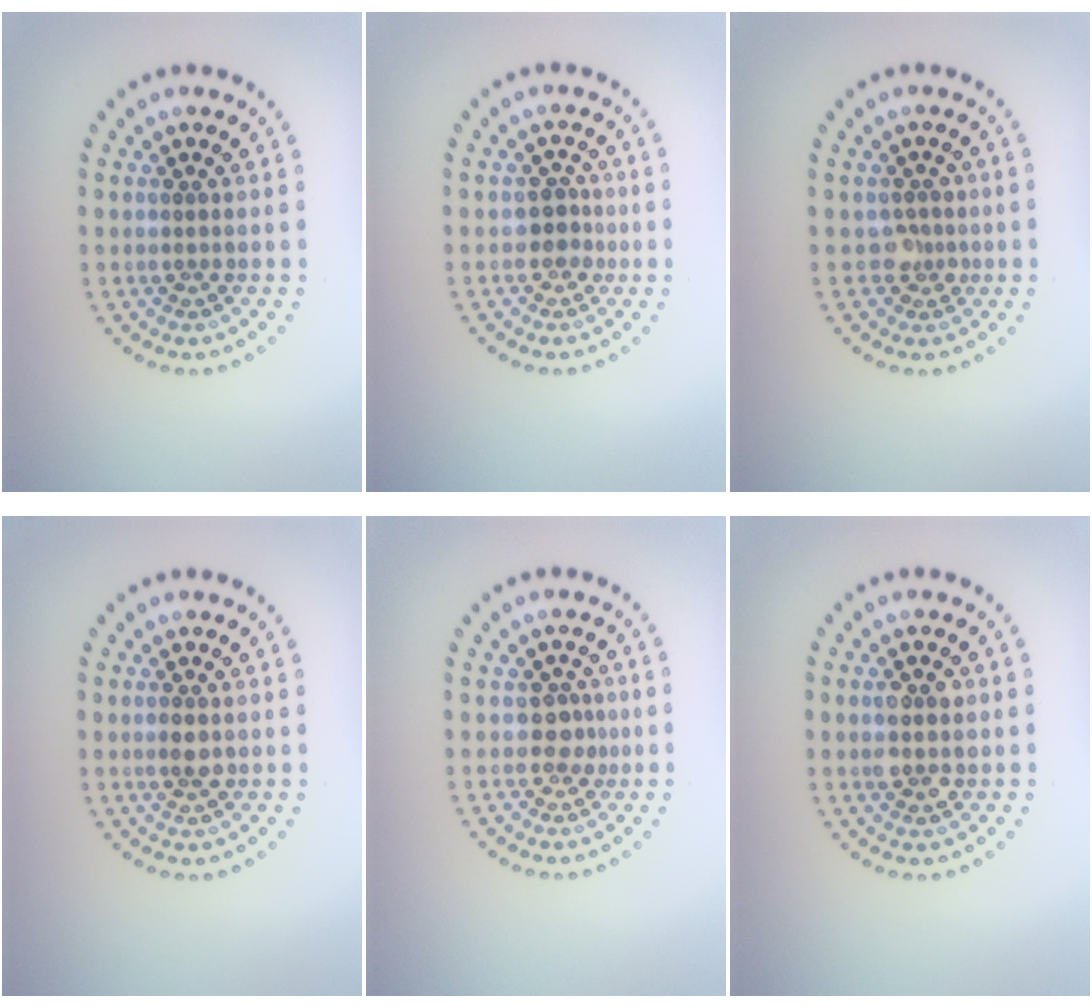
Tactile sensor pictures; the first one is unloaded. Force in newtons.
{"total": 1.9, "press": 1.5, "slide": 1.2}
{"total": 1.8, "press": 1.4, "slide": 1.2}
{"total": 1.6, "press": 1.6, "slide": 0.3}
{"total": 1.8, "press": 1.5, "slide": 1.1}
{"total": 2.6, "press": 2.6, "slide": 0.3}